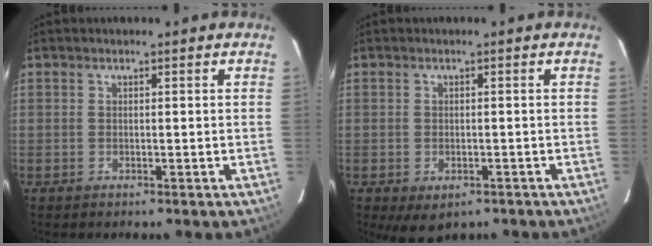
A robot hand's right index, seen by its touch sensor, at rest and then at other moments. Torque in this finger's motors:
{"motor_torque": [0.78, -0.79, 0.25, 0.05]}